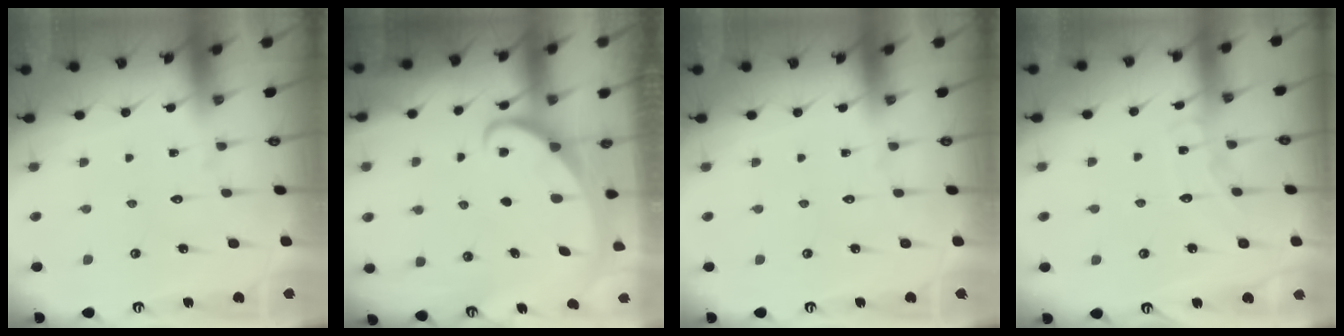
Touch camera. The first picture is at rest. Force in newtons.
{"total": 2.3, "press": 2.2, "slide": 0.3}
{"total": 0.0}
{"total": 6.5, "press": 6.5, "slide": 0.6}